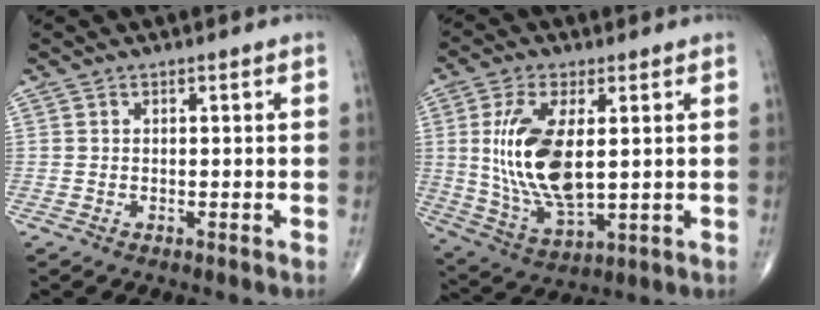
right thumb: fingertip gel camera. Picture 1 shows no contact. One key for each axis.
{"total": 15.3, "fx": 2.1, "fy": 7.0, "fz": 13.4, "tx": -0.272, "ty": -0.019, "tz": 0.052}